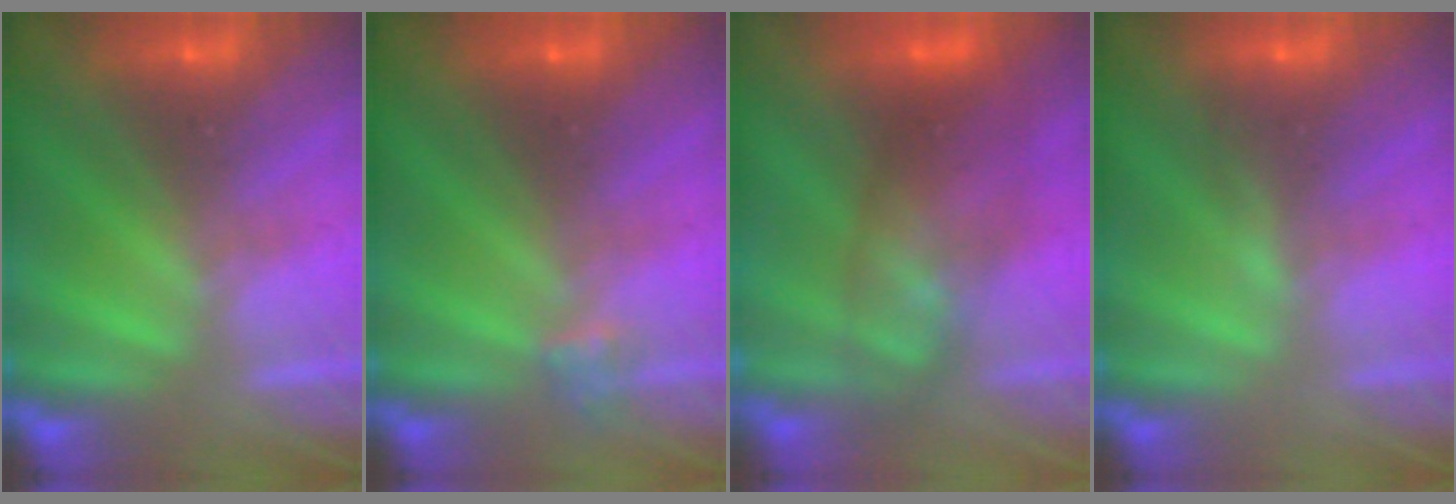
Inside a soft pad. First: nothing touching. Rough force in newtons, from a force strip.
{"total": 3.1}
{"total": 5.5}
{"total": 2.8}